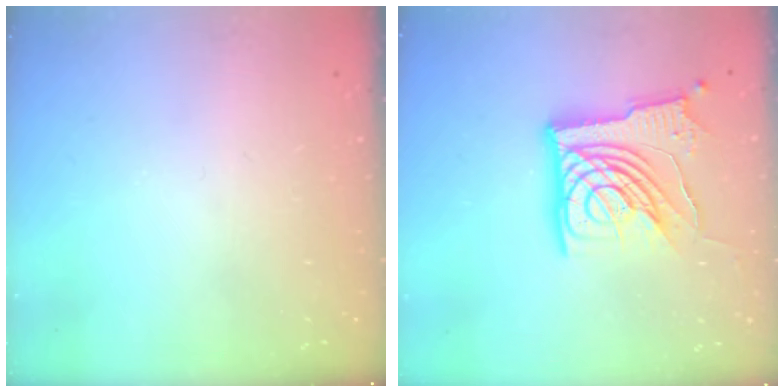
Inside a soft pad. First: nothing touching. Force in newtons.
{"total": 17.1, "press": 16.9, "slide": 2.3}